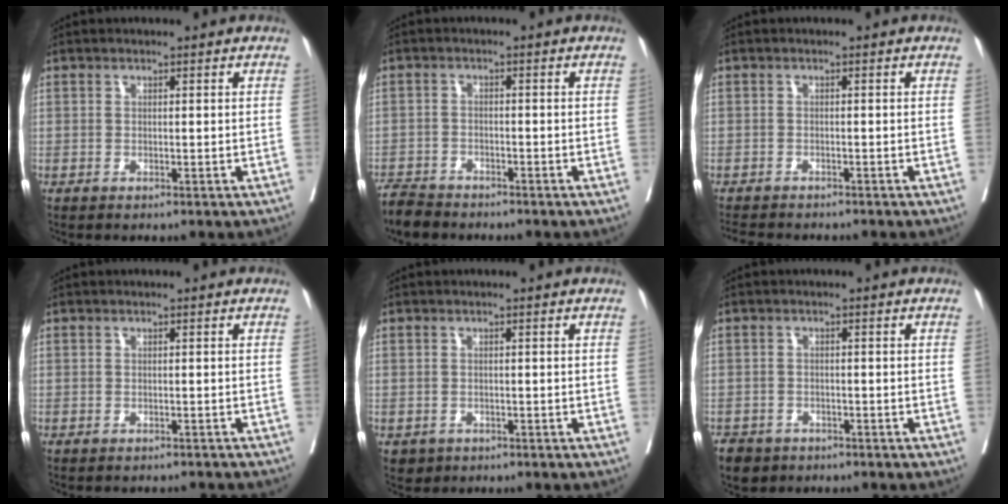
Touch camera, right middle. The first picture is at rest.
{"total": 4.3, "force": [-4.1, 1.0, 0.7], "torque": [-0.015, -0.013, -0.079]}
{"total": 6.1, "force": [-5.5, 1.2, 2.2], "torque": [-0.035, -0.009, -0.084]}
{"total": 4.7, "force": [-4.4, 1.2, 1.1], "torque": [-0.011, -0.005, -0.051]}
{"total": 2.0, "force": [-1.1, 1.6, 0.2], "torque": [-0.005, 0.002, -0.014]}
{"total": 3.9, "force": [-2.9, 2.5, 0.6], "torque": [-0.013, 0.002, -0.049]}